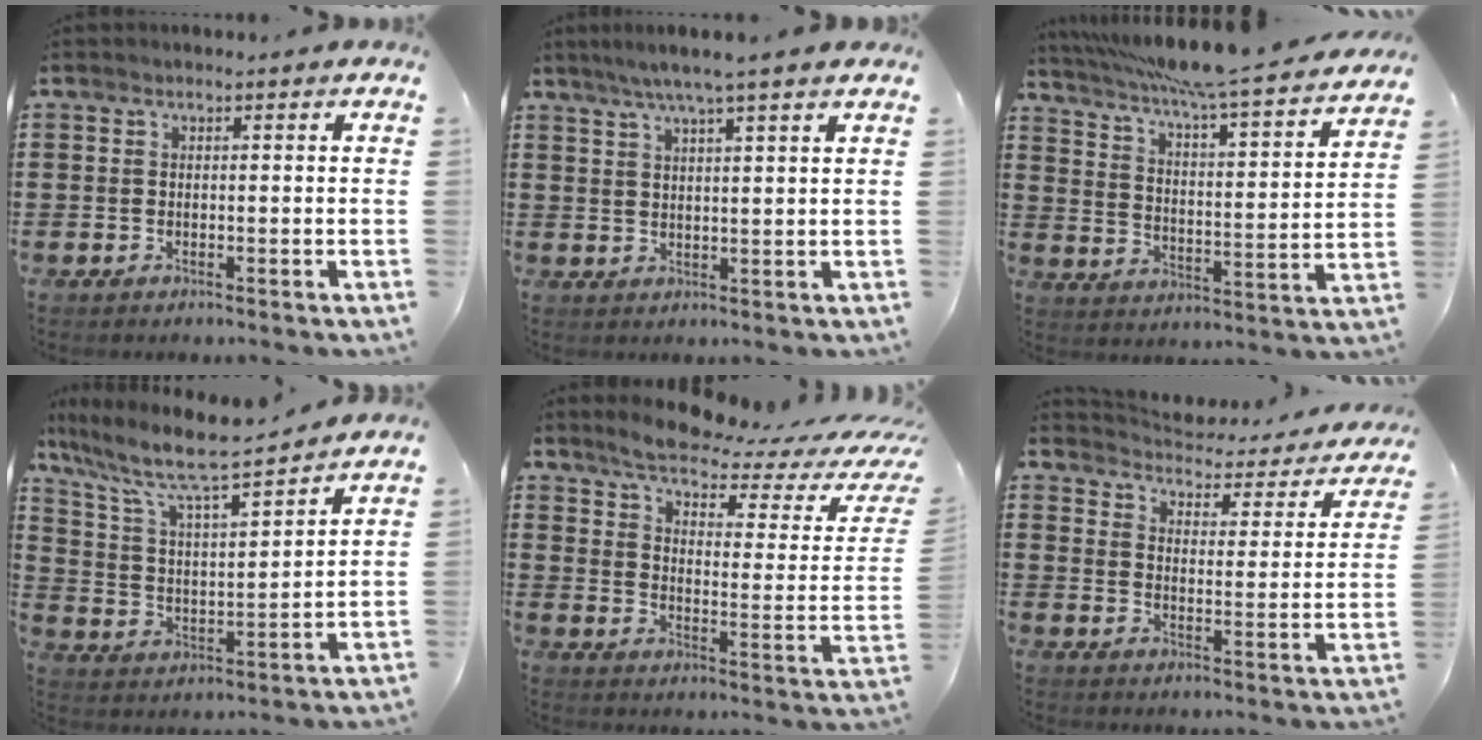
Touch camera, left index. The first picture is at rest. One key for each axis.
{"total": 4.7, "fx": 3.6, "fy": -0.6, "fz": 2.9, "tx": -0.065, "ty": -0.009, "tz": 0.062}
{"total": 7.3, "fx": 6.5, "fy": -0.9, "fz": 3.2, "tx": -0.090, "ty": -0.055, "tz": 0.104}
{"total": 9.2, "fx": 7.7, "fy": 1.1, "fz": 4.9, "tx": -0.130, "ty": -0.049, "tz": 0.126}
{"total": 6.0, "fx": 5.1, "fy": 0.7, "fz": 3.0, "tx": -0.076, "ty": -0.037, "tz": 0.083}
{"total": 2.9, "fx": 2.9, "fy": 0.4, "fz": 0.4, "tx": -0.030, "ty": -0.030, "tz": 0.042}